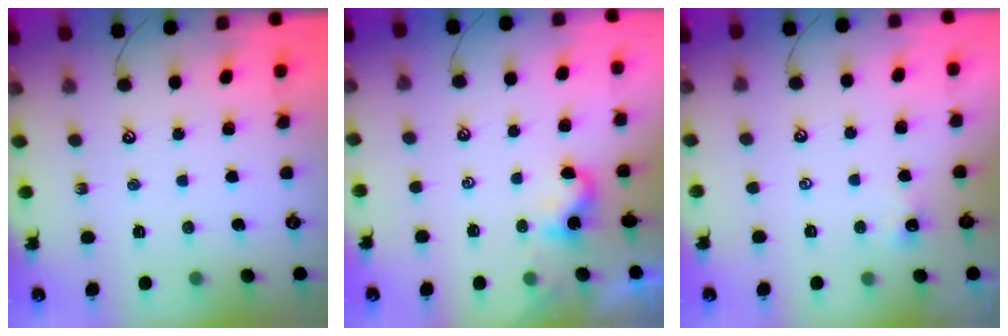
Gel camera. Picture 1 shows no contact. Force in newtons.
{"total": 1.3, "press": 1.3, "slide": 0.3}
{"total": 2.0, "press": 2.0, "slide": 0.2}